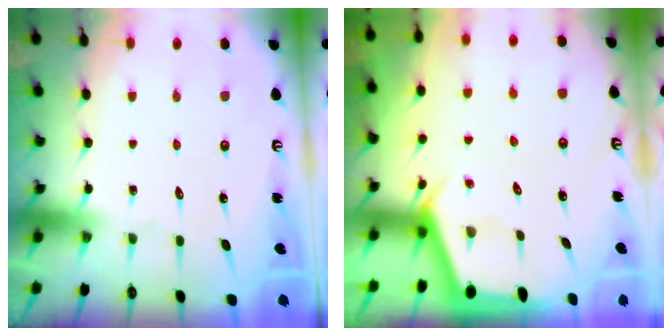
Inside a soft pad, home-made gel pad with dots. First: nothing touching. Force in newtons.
{"total": 2.4, "press": 2.4, "slide": 0.3}